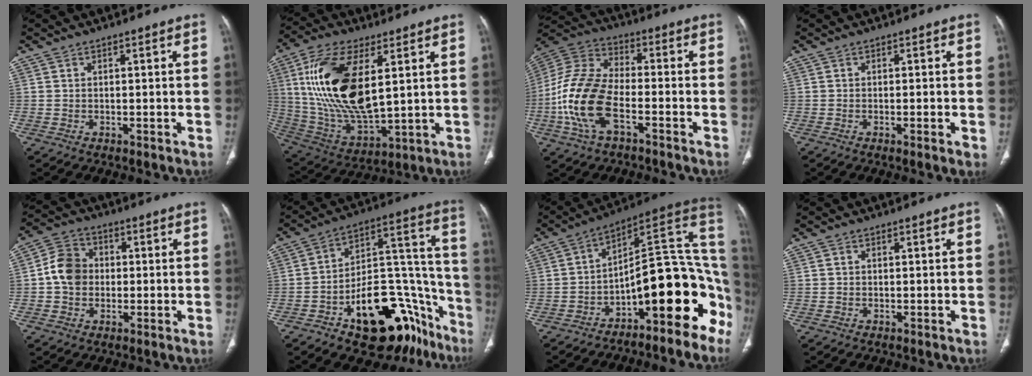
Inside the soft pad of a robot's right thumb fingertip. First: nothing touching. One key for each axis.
{"total": 22.1, "fx": 5.3, "fy": 10.1, "fz": 19.0, "tx": -0.376, "ty": -0.025, "tz": 0.106}
{"total": 16.2, "fx": -5.2, "fy": 8.2, "fz": 12.9, "tx": -0.281, "ty": 0.029, "tz": -0.104}
{"total": 2.2, "fx": -0.5, "fy": 0.3, "fz": 2.1, "tx": -0.037, "ty": -0.006, "tz": -0.008}
{"total": 8.0, "fx": -0.1, "fy": 6.8, "fz": 4.4, "tx": -0.065, "ty": 0.021, "tz": -0.013}
{"total": 28.5, "fx": -15.0, "fy": 14.4, "fz": 19.5, "tx": -0.181, "ty": 0.119, "tz": -0.212}
{"total": 18.7, "fx": -8.0, "fy": 7.2, "fz": 15.3, "tx": -0.140, "ty": 0.118, "tz": -0.109}
{"total": 0.0}